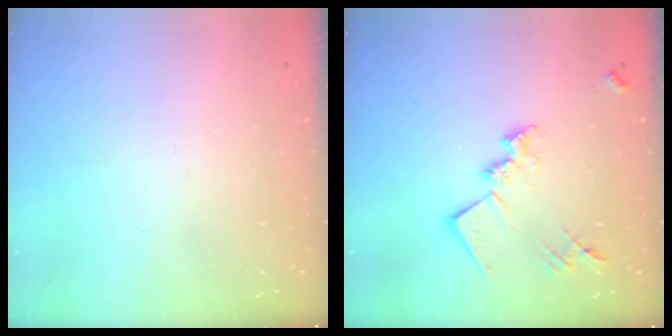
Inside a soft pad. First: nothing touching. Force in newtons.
{"total": 15.6, "press": 15.6, "slide": 1.0}